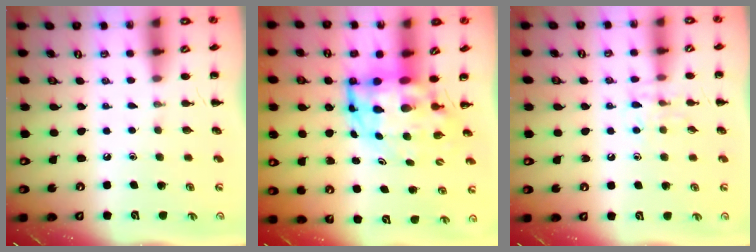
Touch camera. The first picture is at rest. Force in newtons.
{"total": 7.4, "press": 7.1, "slide": 2.1}
{"total": 6.5, "press": 6.4, "slide": 0.7}